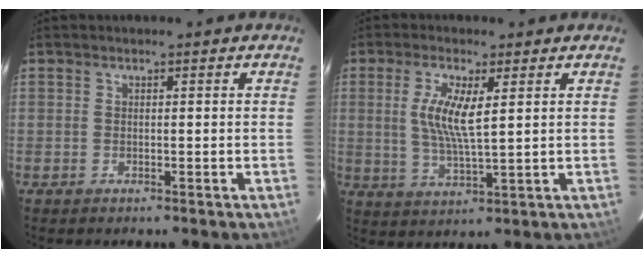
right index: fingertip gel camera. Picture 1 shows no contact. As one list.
[{"total": 7.5, "force": [1.8, 1.7, 7.0], "torque": [-0.141, -0.003, 0.035]}]